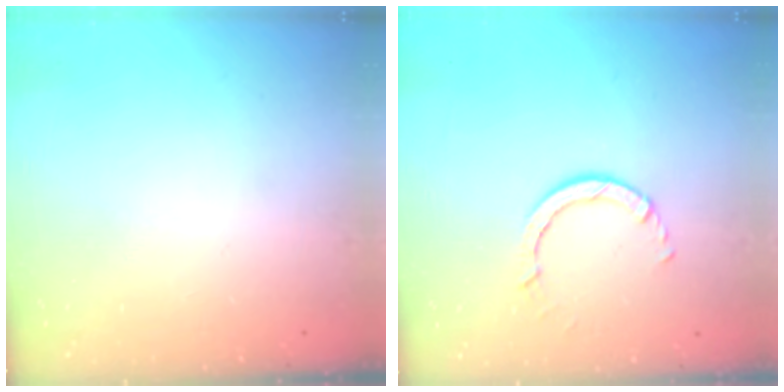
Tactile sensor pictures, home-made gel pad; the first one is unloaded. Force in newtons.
{"total": 3.1, "press": 3.1, "slide": 0.3}